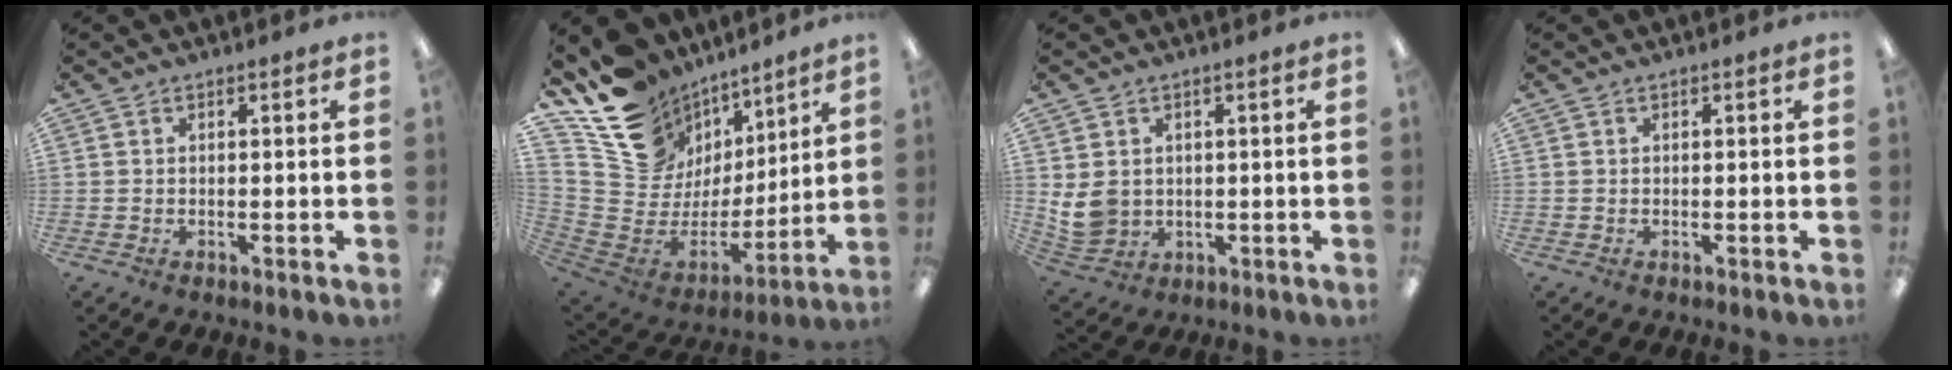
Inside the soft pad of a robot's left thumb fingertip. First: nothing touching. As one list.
[{"total": 16.0, "force": [10.7, 11.5, 2.9], "torque": [-0.067, -0.090, 0.218]}, {"total": 7.0, "force": [1.3, 6.2, 2.9], "torque": [-0.074, 0.002, 0.031]}, {"total": 0.0}]